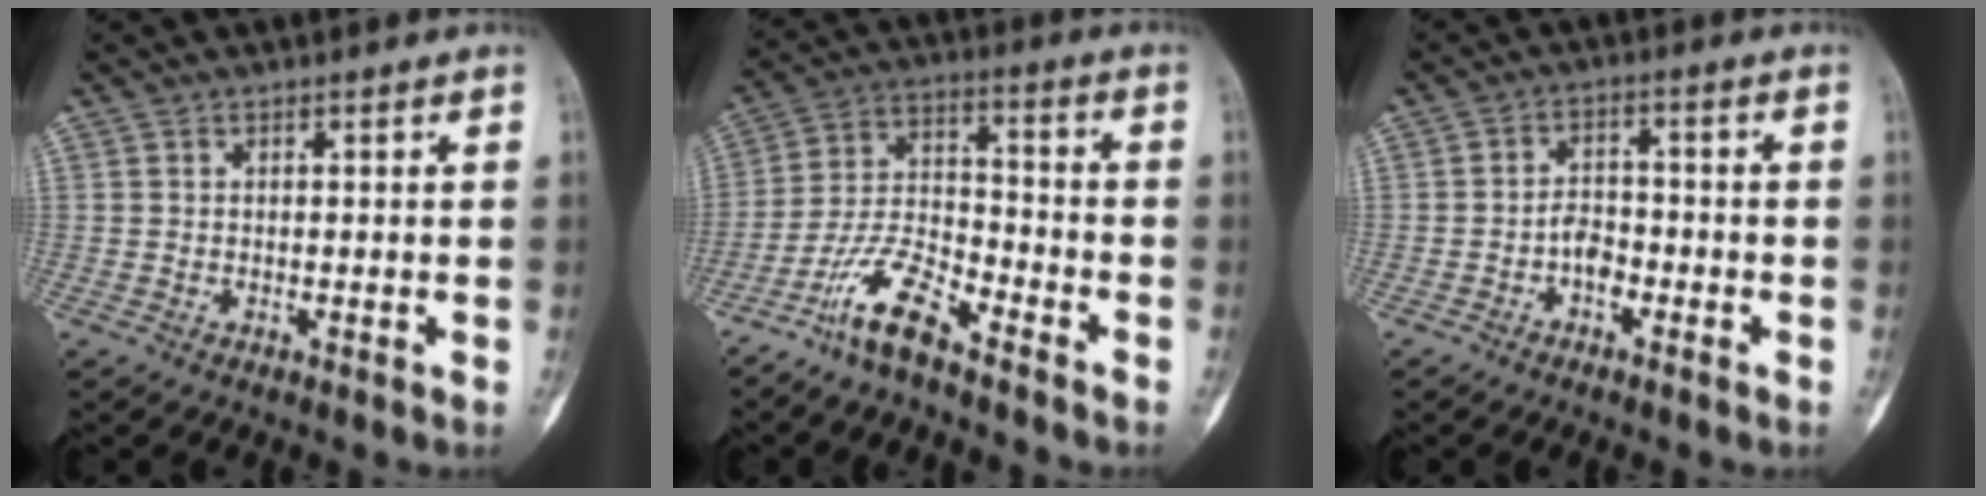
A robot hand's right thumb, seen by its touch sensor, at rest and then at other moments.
{"total": 10.2, "force": [-7.6, 2.8, 6.2], "torque": [-0.131, 0.058, -0.153]}
{"total": 3.7, "force": [-1.8, 2.3, 2.3], "torque": [-0.026, 0.021, -0.038]}